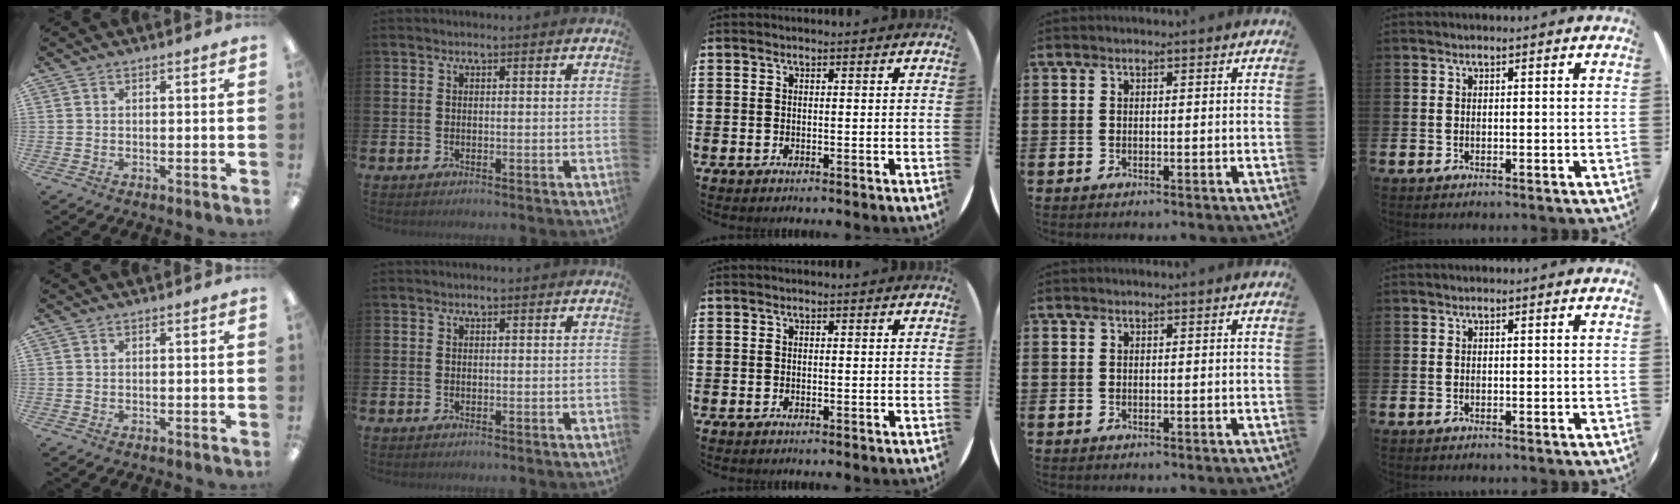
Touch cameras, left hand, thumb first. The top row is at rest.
{}